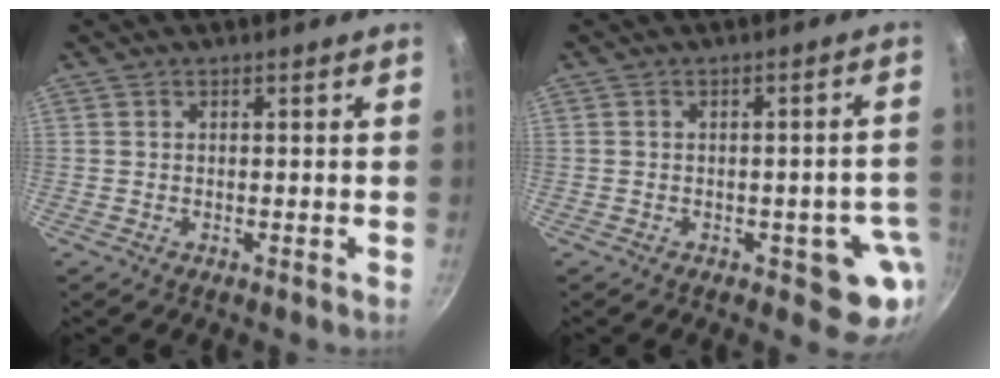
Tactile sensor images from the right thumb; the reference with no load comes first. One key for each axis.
{"total": 7.9, "fx": -2.1, "fy": 4.6, "fz": 6.0, "tx": -0.010, "ty": 0.022, "tz": -0.022}